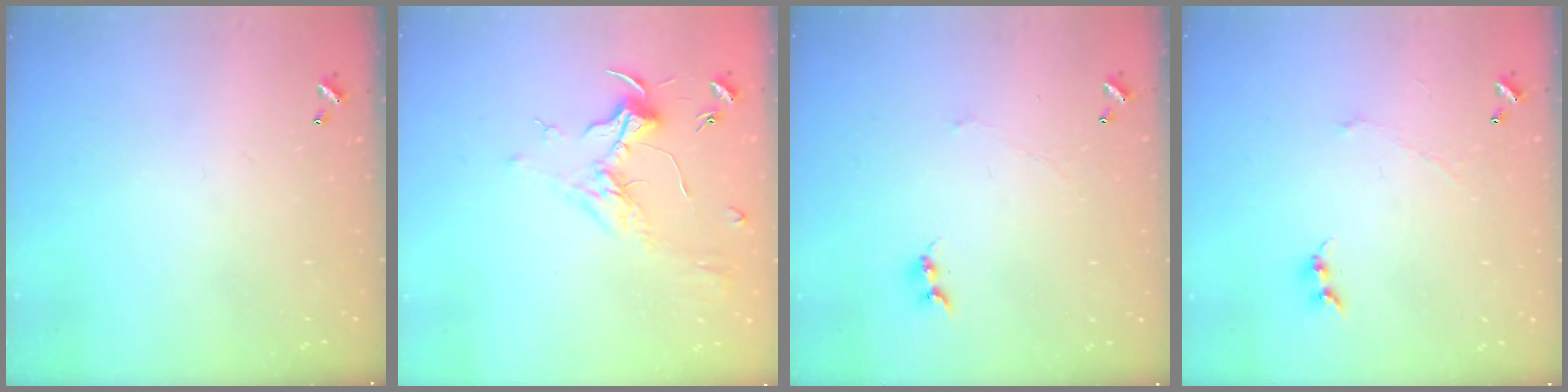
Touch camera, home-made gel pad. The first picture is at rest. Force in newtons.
{"total": 1.9, "press": 1.7, "slide": 0.8}
{"total": 1.4, "press": 1.3, "slide": 0.4}
{"total": 0.0}